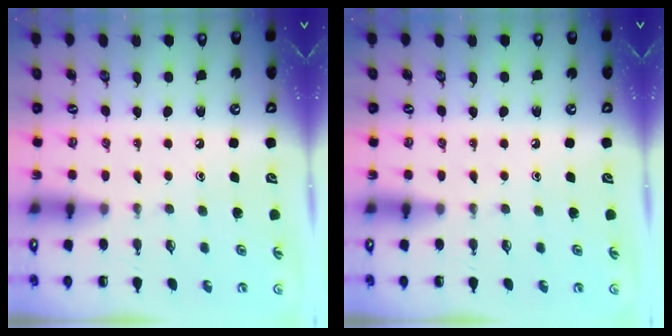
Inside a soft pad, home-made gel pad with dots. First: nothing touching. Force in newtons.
{"total": 0.0}